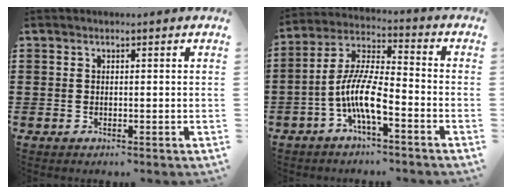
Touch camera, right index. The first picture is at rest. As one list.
[{"total": 9.5, "force": [-4.4, 2.5, 8.1], "torque": [-0.182, -0.006, -0.087]}]